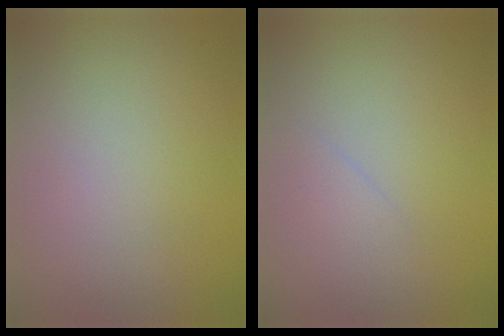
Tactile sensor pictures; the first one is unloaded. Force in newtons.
{"total": 0.8, "press": 0.8, "slide": 0.0}